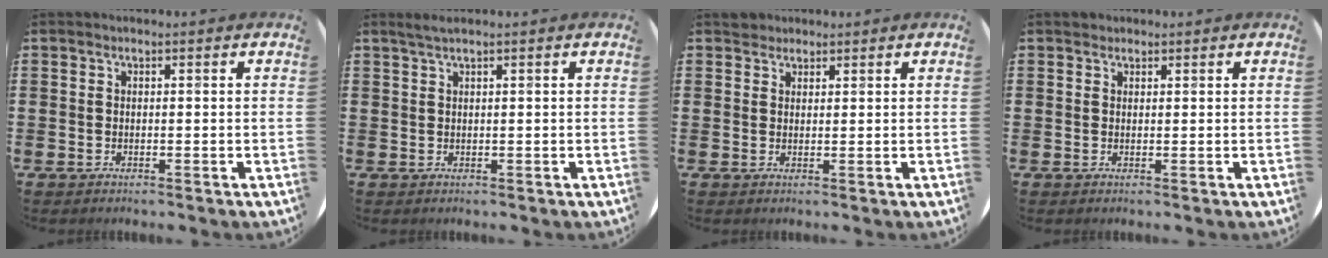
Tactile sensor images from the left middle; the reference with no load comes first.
{"total": 1.1, "force": [0.7, -0.1, 0.8], "torque": [-0.014, 0.002, 0.012]}
{"total": 1.6, "force": [1.5, 0.7, -0.1], "torque": [0.007, 0.001, 0.027]}
{"total": 0.8, "force": [0.7, 0.3, -0.1], "torque": [0.010, 0.000, 0.012]}